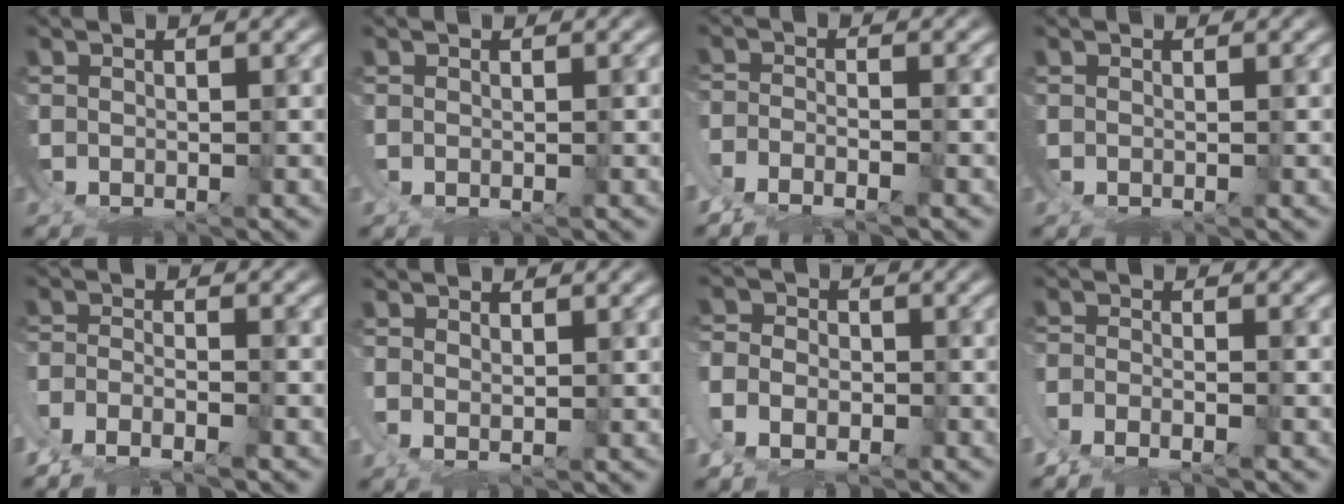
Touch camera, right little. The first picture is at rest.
{"total": 0.6, "force": [0.2, 0.4, 0.5], "torque": [-0.015, -0.003, 0.005]}
{"total": 2.7, "force": [-2.2, 0.0, 1.5], "torque": [-0.028, -0.009, -0.035]}
{"total": 0.0}
{"total": 3.0, "force": [-2.3, 0.2, 1.9], "torque": [-0.035, -0.009, -0.036]}
{"total": 1.5, "force": [1.0, 0.3, 1.1], "torque": [-0.028, -0.011, 0.027]}
{"total": 3.3, "force": [-1.2, 2.2, 2.1], "torque": [-0.042, -0.016, -0.017]}
{"total": 2.3, "force": [-1.9, 0.0, 1.4], "torque": [-0.026, -0.007, -0.031]}